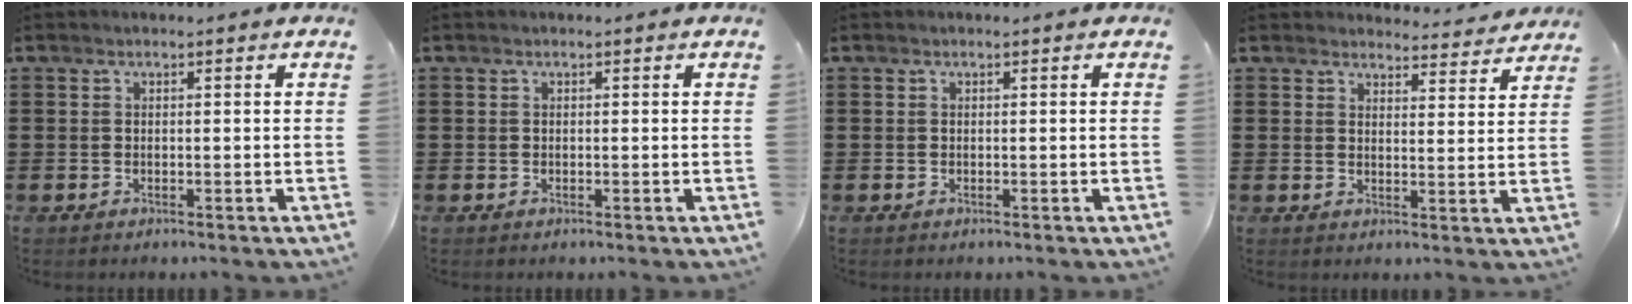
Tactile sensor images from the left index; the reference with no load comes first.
{"total": 0.0}
{"total": 0.0}
{"total": 3.8, "force": [3.8, 0.4, 0.3], "torque": [-0.004, -0.027, 0.064]}